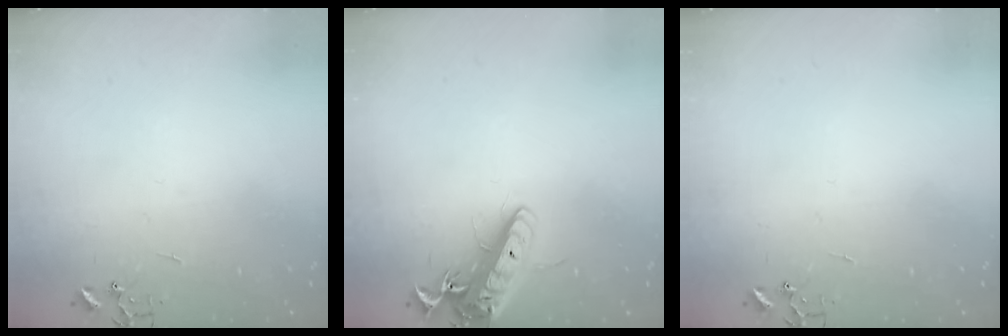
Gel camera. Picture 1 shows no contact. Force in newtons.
{"total": 15.0, "press": 14.7, "slide": 2.8}
{"total": 0.0}